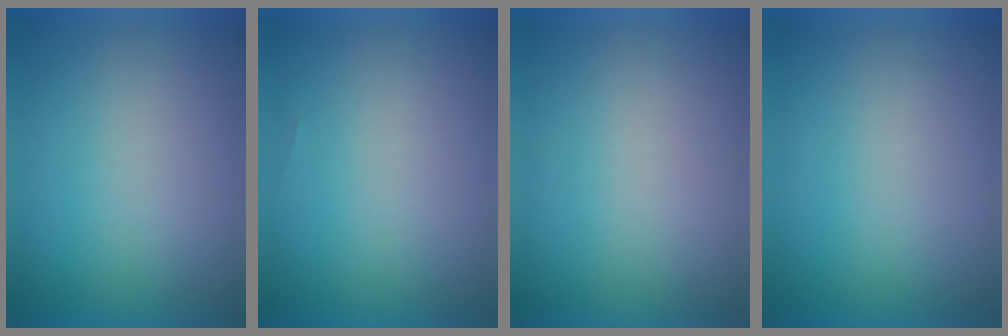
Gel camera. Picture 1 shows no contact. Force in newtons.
{"total": 1.2}
{"total": 0.0}
{"total": 0.0}